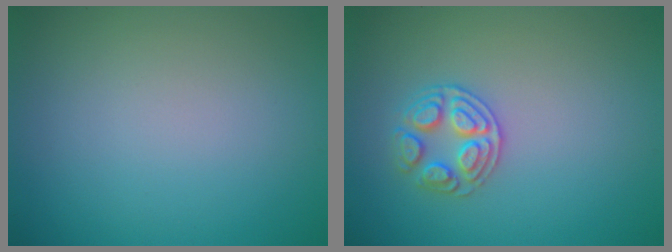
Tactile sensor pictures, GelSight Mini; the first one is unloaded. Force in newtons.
{"total": 2.6, "press": 2.6, "slide": 0.4}